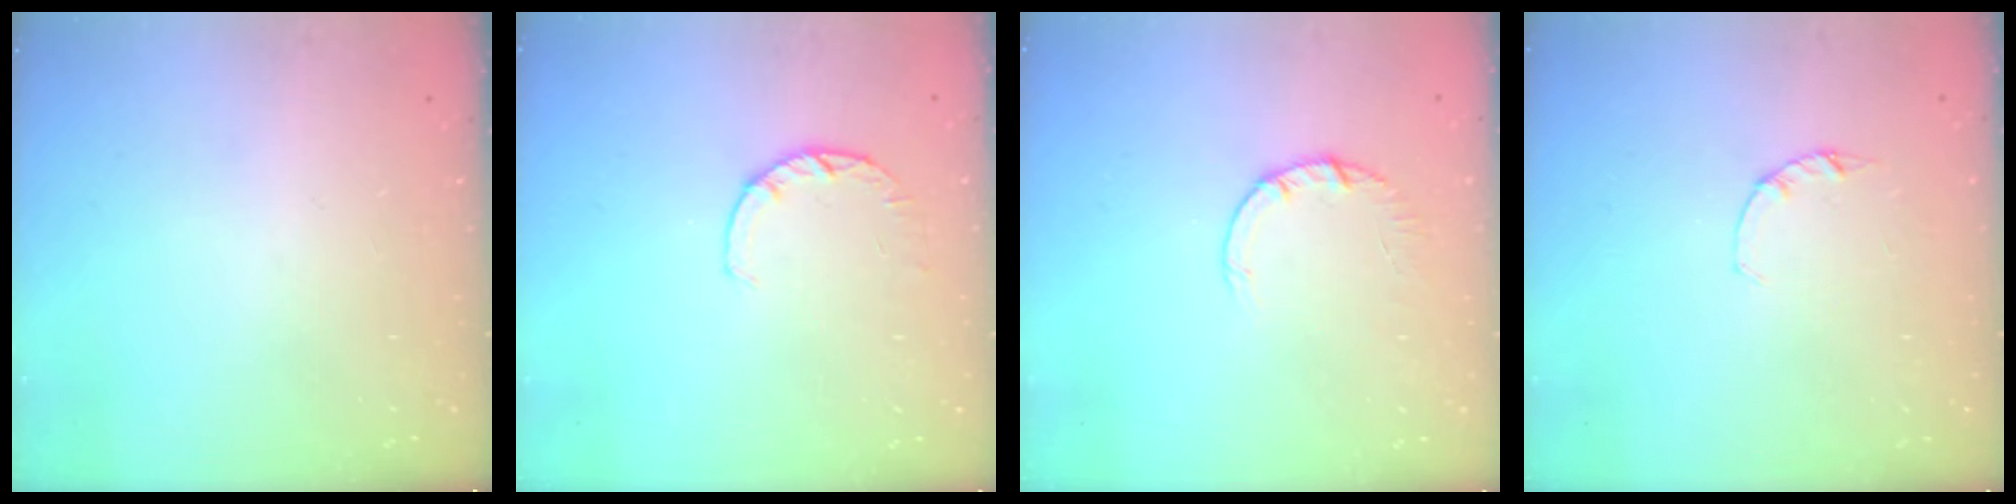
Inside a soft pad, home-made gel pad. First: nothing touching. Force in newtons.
{"total": 3.0, "press": 2.9, "slide": 0.4}
{"total": 2.7, "press": 2.7, "slide": 0.4}
{"total": 1.2, "press": 1.1, "slide": 0.3}